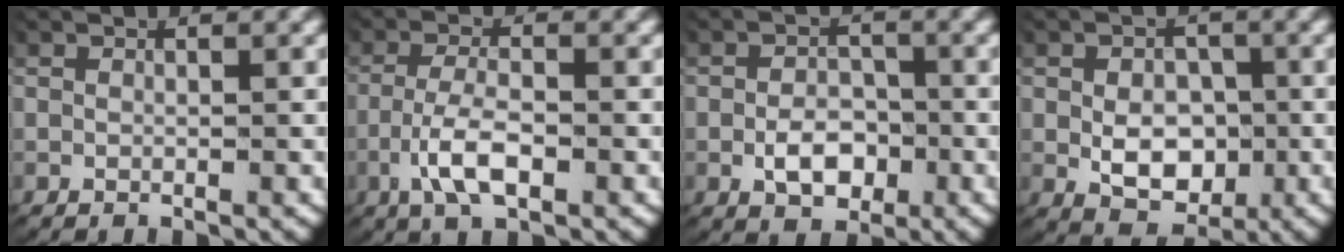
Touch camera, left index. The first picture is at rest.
{"total": 4.3, "force": [-1.8, 1.7, 3.6], "torque": [-0.078, -0.014, -0.027]}
{"total": 3.7, "force": [-1.3, 2.6, 2.3], "torque": [-0.035, -0.011, -0.017]}
{"total": 5.2, "force": [-0.9, 3.9, 3.2], "torque": [-0.052, -0.028, -0.002]}